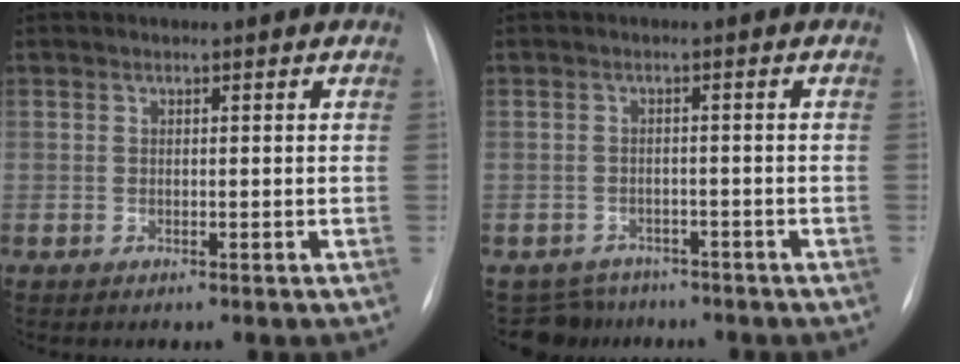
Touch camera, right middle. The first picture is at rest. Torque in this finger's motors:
{"motor_torque": [0.20, -0.21, -0.02, -0.02]}